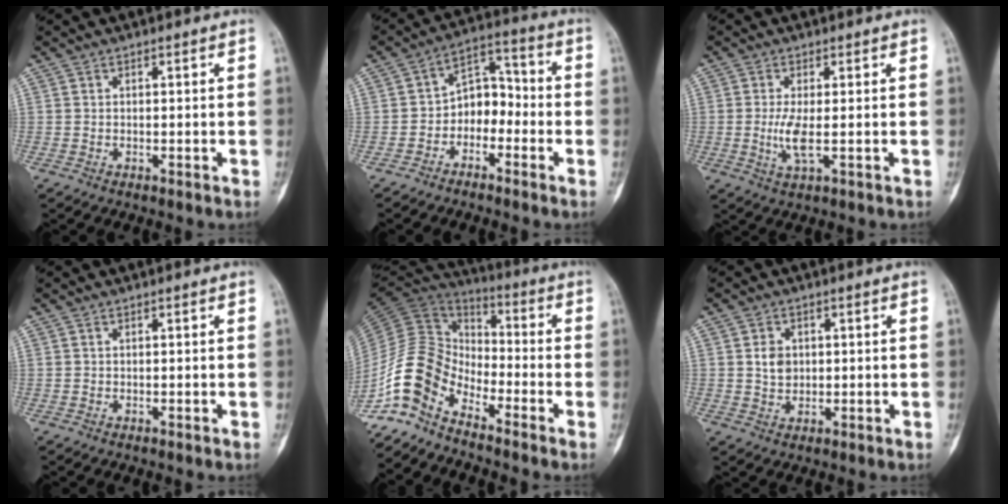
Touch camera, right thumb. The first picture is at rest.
{"total": 7.8, "force": [-2.7, 5.6, 4.6], "torque": [-0.038, 0.047, -0.062]}
{"total": 4.2, "force": [-0.3, 1.0, 4.1], "torque": [-0.099, -0.012, -0.007]}
{"total": 0.0}
{"total": 12.5, "force": [-8.3, 7.0, 6.3], "torque": [-0.119, 0.085, -0.178]}
{"total": 3.7, "force": [0.7, 3.0, 2.1], "torque": [-0.017, -0.002, 0.013]}